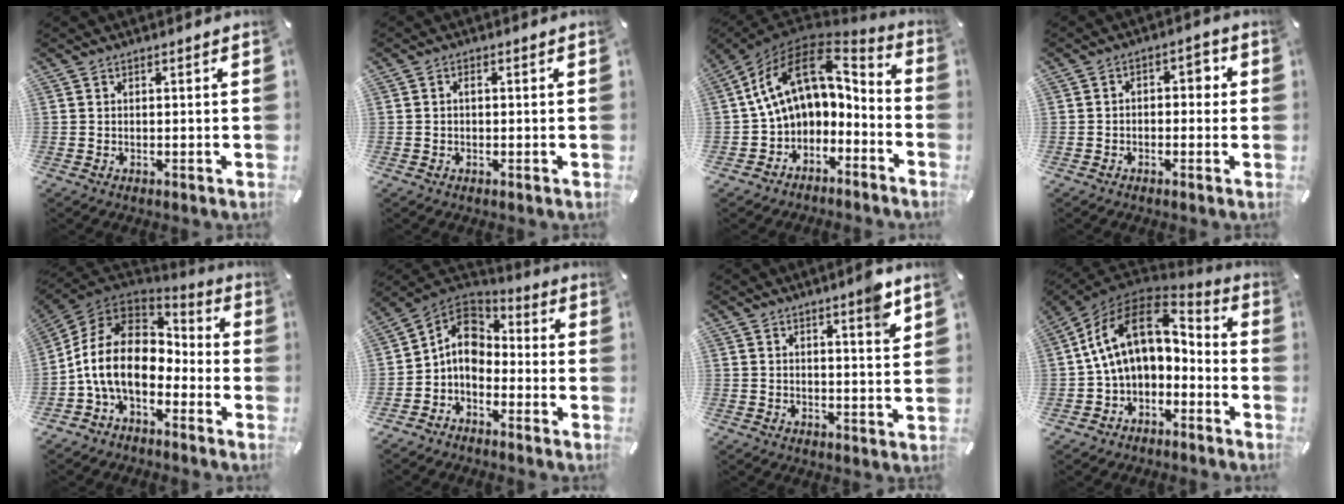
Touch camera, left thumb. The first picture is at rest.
{"total": 0.9, "force": [-0.1, 0.6, 0.7], "torque": [-0.013, 0.003, -0.003]}
{"total": 13.4, "force": [3.2, 9.2, 9.2], "torque": [-0.175, -0.024, 0.056]}
{"total": 3.5, "force": [-1.1, 2.3, 2.3], "torque": [-0.038, 0.014, -0.027]}
{"total": 15.9, "force": [-3.8, 10.6, 11.2], "torque": [-0.242, 0.020, -0.069]}
{"total": 8.3, "force": [-2.4, 6.5, 4.5], "torque": [-0.099, 0.017, -0.046]}
{"total": 5.6, "force": [4.0, 0.6, 3.9], "torque": [-0.055, -0.025, 0.061]}
{"total": 16.2, "force": [3.1, 10.7, 11.8], "torque": [-0.236, -0.009, 0.055]}